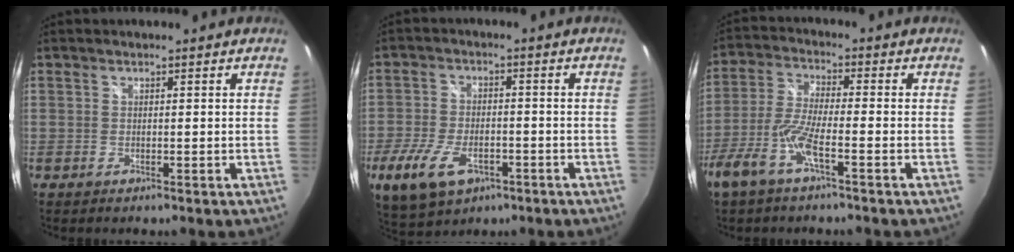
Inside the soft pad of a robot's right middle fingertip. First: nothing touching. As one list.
[{"total": 12.6, "force": [-6.2, 6.8, 8.6], "torque": [-0.198, -0.025, -0.102]}, {"total": 9.2, "force": [-5.1, 1.4, 7.6], "torque": [-0.170, -0.006, -0.098]}]